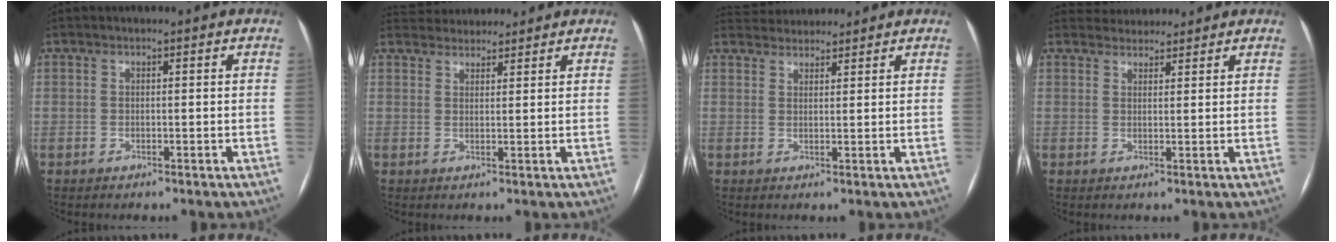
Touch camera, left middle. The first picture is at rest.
{"total": 5.5, "force": [5.3, 1.4, 0.5], "torque": [-0.007, 0.031, 0.081]}
{"total": 5.2, "force": [5.0, 1.0, 0.5], "torque": [-0.010, 0.032, 0.082]}
{"total": 4.2, "force": [4.0, 1.1, 0.0], "torque": [-0.001, 0.025, 0.062]}